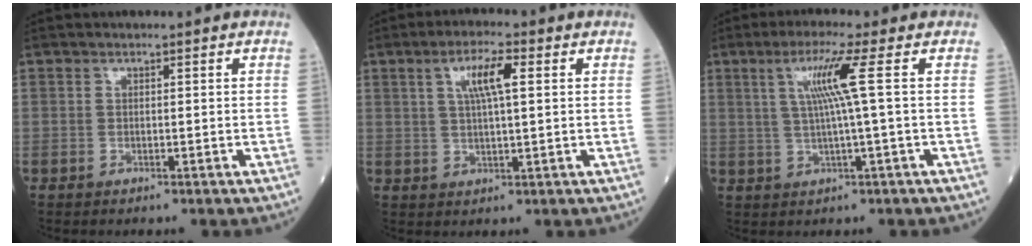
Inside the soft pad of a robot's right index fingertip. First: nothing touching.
{"total": 5.8, "force": [1.9, 0.8, 5.4], "torque": [-0.103, 0.007, 0.035]}
{"total": 6.3, "force": [1.5, -1.6, 5.9], "torque": [-0.114, 0.005, 0.033]}